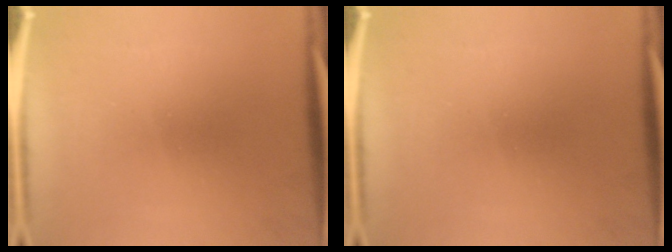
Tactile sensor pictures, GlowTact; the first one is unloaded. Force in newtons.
{"total": 0.0}